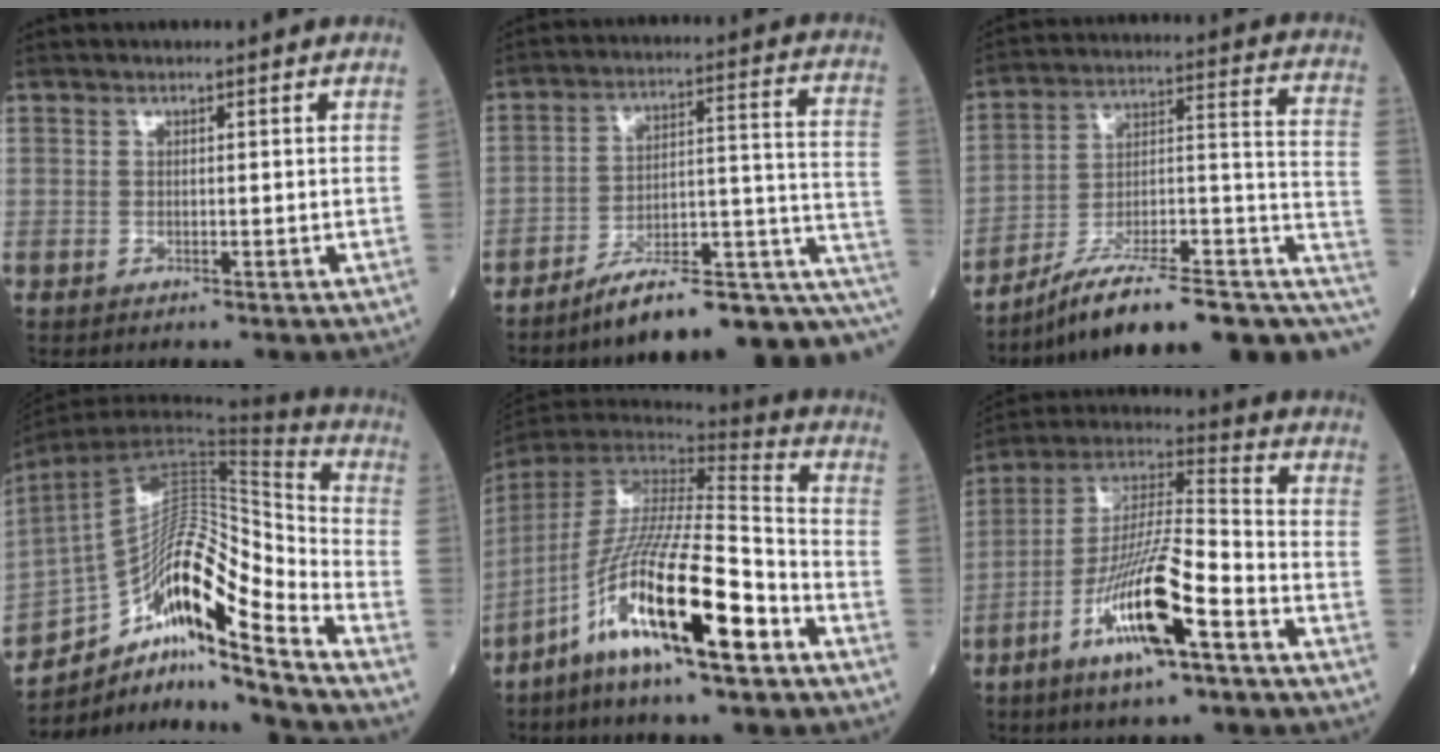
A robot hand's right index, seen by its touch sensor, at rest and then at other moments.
{"total": 18.5, "force": [-12.2, 3.8, 13.3], "torque": [-0.121, 0.062, -0.174]}
{"total": 21.6, "force": [-12.9, 5.5, 16.5], "torque": [-0.181, 0.058, -0.189]}
{"total": 18.7, "force": [-12.5, 2.0, 13.9], "torque": [-0.230, 0.039, -0.213]}
{"total": 18.6, "force": [-9.8, 2.0, 15.6], "torque": [-0.320, -0.033, -0.183]}
{"total": 15.3, "force": [-7.1, 2.2, 13.4], "torque": [-0.262, -0.006, -0.126]}